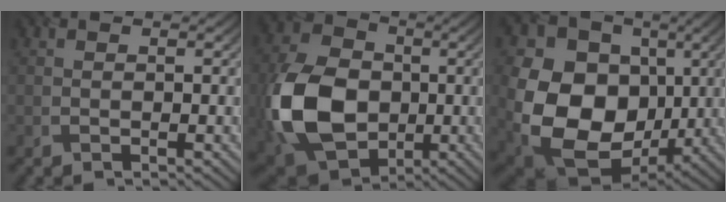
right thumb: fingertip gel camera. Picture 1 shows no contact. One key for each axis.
{"total": 15.8, "fx": -2.6, "fy": 11.7, "fz": 10.3, "tx": -0.256, "ty": -0.004, "tz": -0.066}
{"total": 19.8, "fx": -1.0, "fy": 15.7, "fz": 12.0, "tx": -0.262, "ty": -0.037, "tz": -0.001}